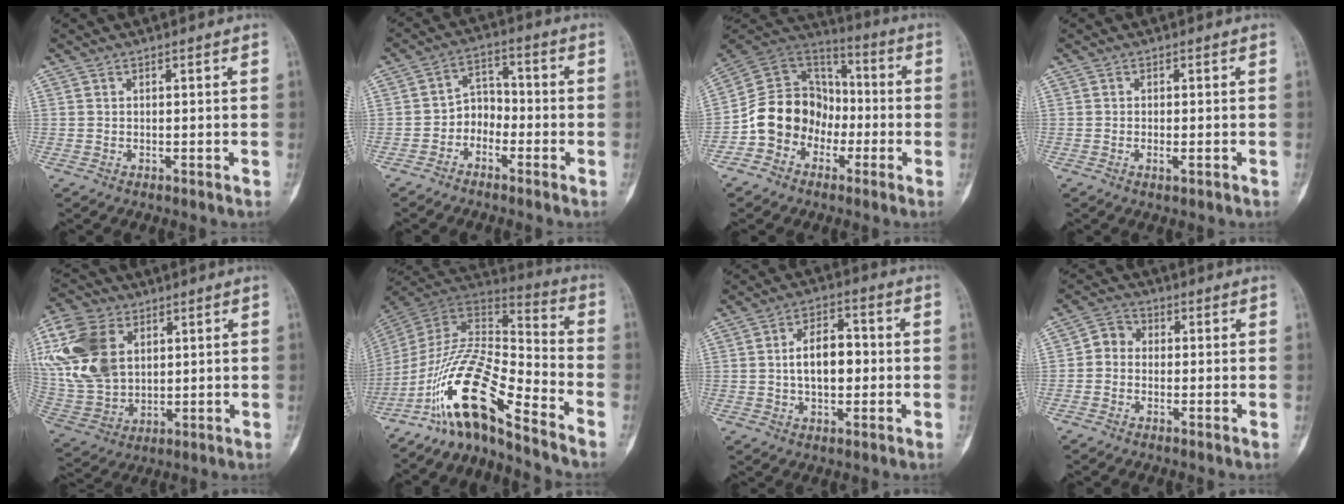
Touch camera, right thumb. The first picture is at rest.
{"total": 5.2, "force": [-2.5, 4.0, 2.2], "torque": [-0.008, 0.033, -0.058]}
{"total": 14.3, "force": [-4.7, 12.1, 5.9], "torque": [-0.070, 0.072, -0.094]}
{"total": 1.4, "force": [-0.5, 0.5, 1.2], "torque": [-0.018, 0.001, -0.007]}
{"total": 19.3, "force": [5.6, 13.5, 12.6], "torque": [-0.269, -0.005, 0.112]}
{"total": 16.7, "force": [-11.7, 3.6, 11.4], "torque": [-0.206, 0.097, -0.215]}
{"total": 8.9, "force": [0.0, 5.3, 7.1], "torque": [-0.097, 0.020, -0.006]}
{"total": 4.2, "force": [-0.4, 3.6, 2.0], "torque": [-0.019, 0.012, -0.024]}